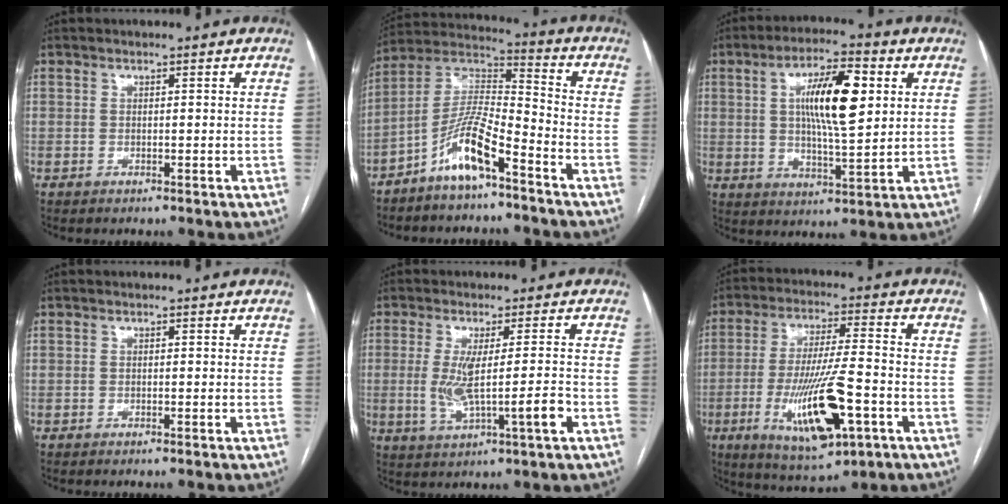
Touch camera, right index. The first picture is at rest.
{"total": 10.4, "force": [-6.5, 1.7, 7.9], "torque": [-0.168, 0.011, -0.128]}
{"total": 12.1, "force": [3.0, 2.7, 11.5], "torque": [-0.204, 0.009, 0.049]}
{"total": 0.0}
{"total": 8.2, "force": [-1.5, 0.4, 8.0], "torque": [-0.146, -0.007, -0.022]}
{"total": 15.3, "force": [-5.1, 2.8, 14.2], "torque": [-0.269, -0.019, -0.076]}